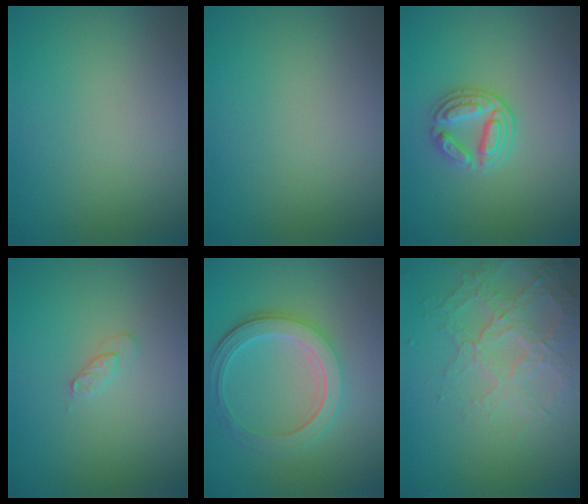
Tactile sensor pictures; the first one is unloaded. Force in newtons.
{"total": 0.0}
{"total": 2.9, "press": 2.7, "slide": 1.0}
{"total": 1.1, "press": 1.1, "slide": 0.2}
{"total": 5.2, "press": 3.8, "slide": 3.5}
{"total": 3.4, "press": 3.2, "slide": 1.2}